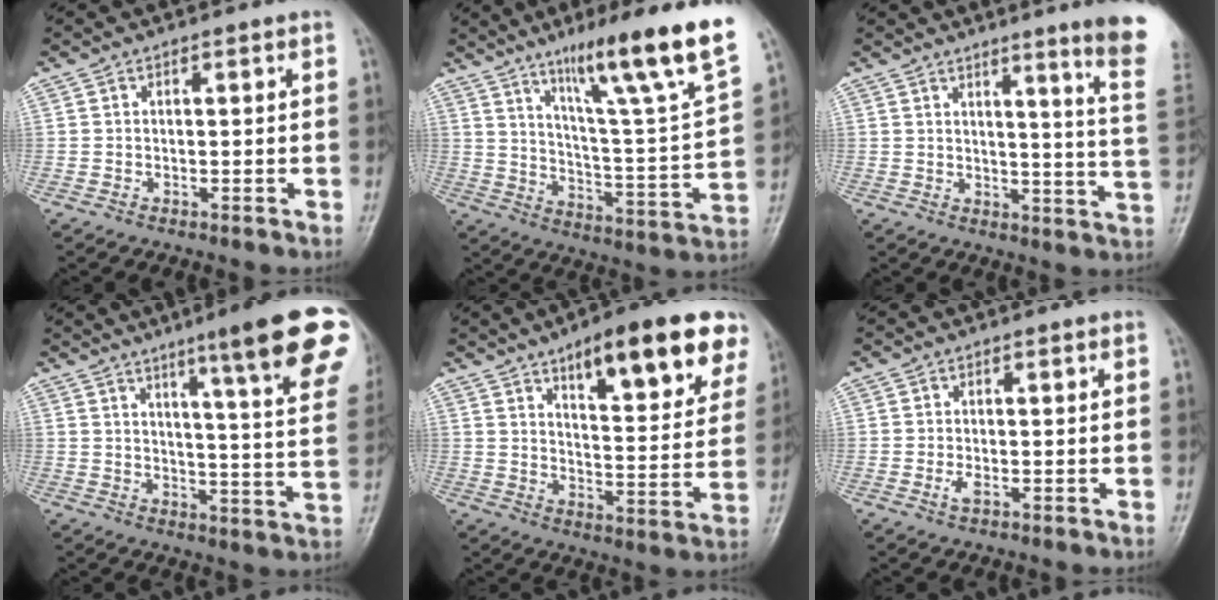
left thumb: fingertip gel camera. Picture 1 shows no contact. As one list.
[{"total": 22.0, "force": [13.6, 1.3, 17.3], "torque": [-0.235, -0.057, 0.211]}, {"total": 13.6, "force": [9.0, -1.0, 10.1], "torque": [-0.123, -0.075, 0.098]}, {"total": 20.6, "force": [12.3, 1.9, 16.4], "torque": [-0.193, -0.052, 0.153]}, {"total": 18.7, "force": [10.9, 5.7, 14.1], "torque": [-0.153, -0.042, 0.156]}, {"total": 1.6, "force": [-0.5, 0.6, 1.4], "torque": [-0.030, 0.004, -0.007]}]